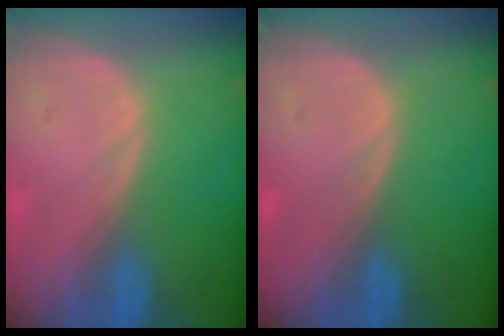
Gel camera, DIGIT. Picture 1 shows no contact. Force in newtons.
{"total": 0.0}